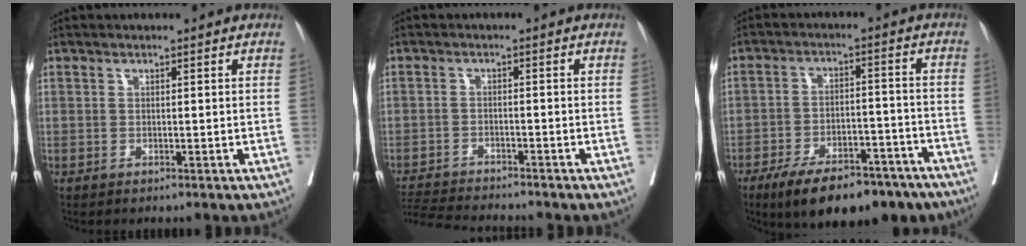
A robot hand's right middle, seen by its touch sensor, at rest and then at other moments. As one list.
[{"total": 8.5, "force": [-8.2, -0.1, 2.4], "torque": [-0.044, -0.011, -0.136]}, {"total": 16.3, "force": [-12.2, 5.9, 9.0], "torque": [-0.115, 0.011, -0.185]}]